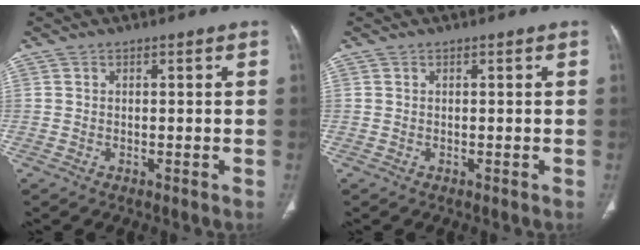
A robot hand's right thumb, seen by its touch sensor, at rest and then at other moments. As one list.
[{"total": 0.0}]